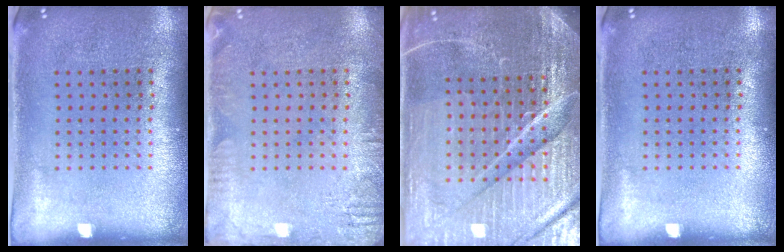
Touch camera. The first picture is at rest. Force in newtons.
{"total": 2.2, "press": 2.2, "slide": 0.3}
{"total": 6.3, "press": 5.6, "slide": 2.8}
{"total": 0.0}